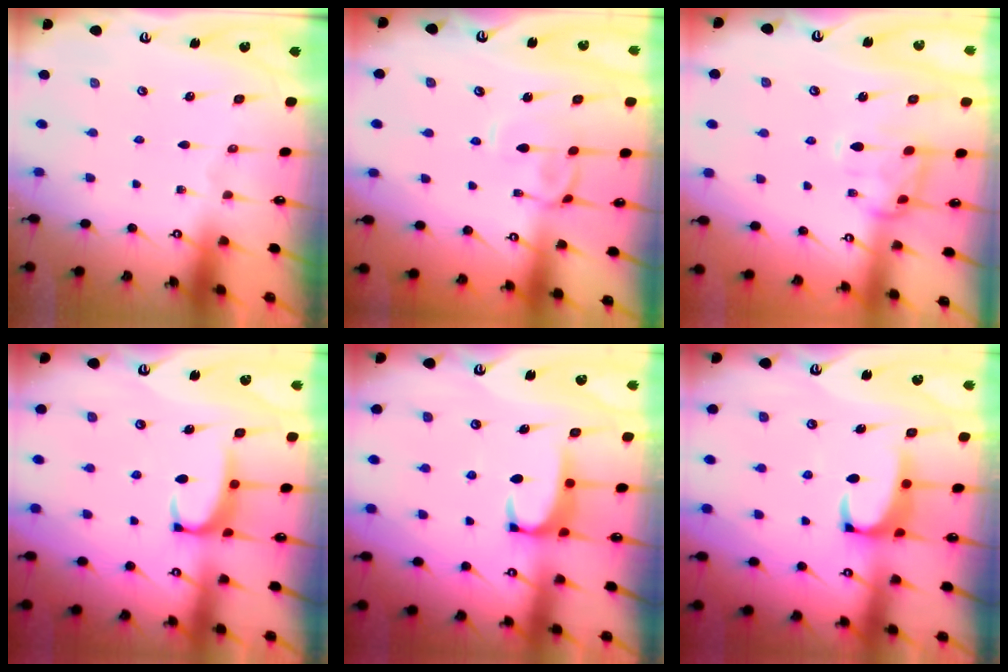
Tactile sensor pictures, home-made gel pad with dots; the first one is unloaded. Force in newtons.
{"total": 0.8, "press": 0.4, "slide": 0.6}
{"total": 4.3, "press": 4.1, "slide": 1.5}
{"total": 2.4, "press": 2.3, "slide": 0.6}
{"total": 1.9, "press": 1.9, "slide": 0.3}
{"total": 2.2, "press": 2.0, "slide": 0.9}